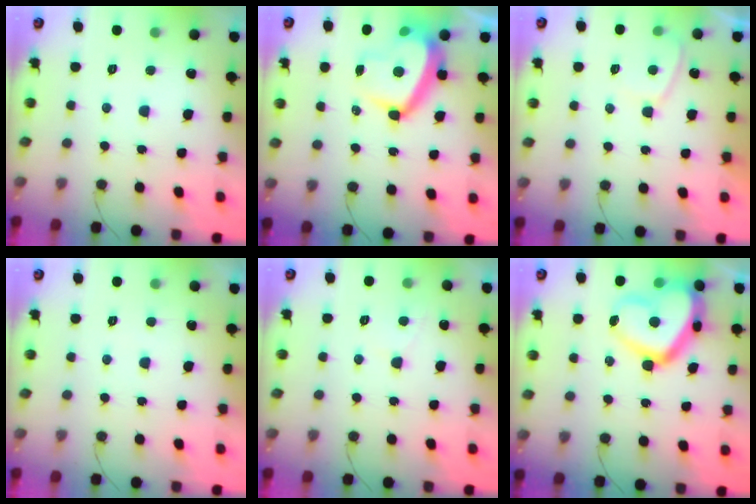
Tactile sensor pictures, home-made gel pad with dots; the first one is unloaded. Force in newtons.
{"total": 11.1, "press": 11.0, "slide": 1.3}
{"total": 3.3, "press": 3.2, "slide": 0.7}
{"total": 0.8, "press": 0.7, "slide": 0.4}
{"total": 2.7, "press": 2.7, "slide": 0.3}
{"total": 16.1, "press": 16.1, "slide": 1.4}